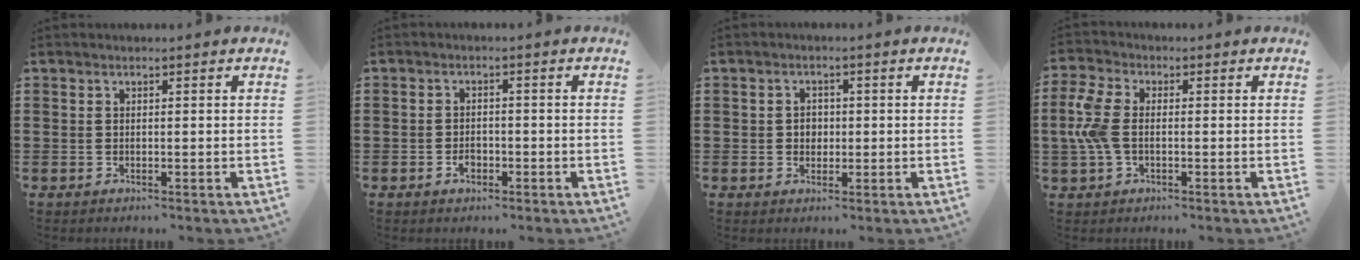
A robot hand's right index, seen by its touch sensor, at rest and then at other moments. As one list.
[{"total": 2.0, "force": [-0.9, 1.3, 1.2], "torque": [-0.025, 0.001, -0.018]}, {"total": 2.0, "force": [-0.1, 1.8, 1.0], "torque": [-0.023, 0.008, -0.004]}, {"total": 6.7, "force": [-0.1, 3.9, 5.5], "torque": [-0.146, -0.002, -0.012]}]